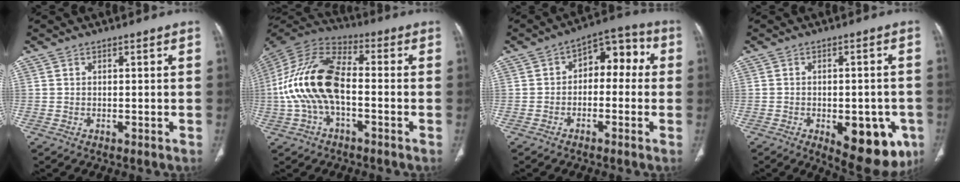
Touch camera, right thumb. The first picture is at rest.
{"total": 17.2, "force": [-2.0, 9.1, 14.4], "torque": [-0.299, 0.039, -0.043]}
{"total": 9.0, "force": [0.1, 5.9, 6.8], "torque": [-0.054, 0.045, -0.014]}
{"total": 14.5, "force": [-5.4, 7.0, 11.5], "torque": [-0.118, 0.006, -0.054]}